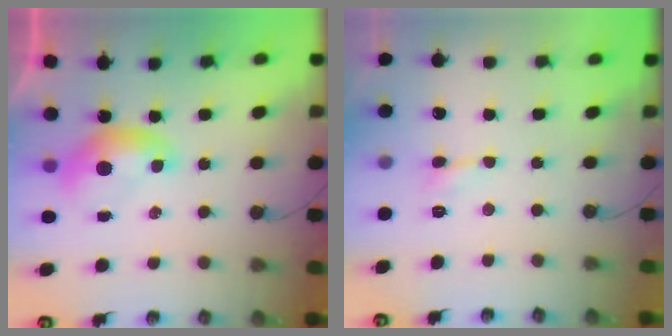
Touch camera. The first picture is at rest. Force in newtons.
{"total": 1.7, "press": 1.6, "slide": 0.5}